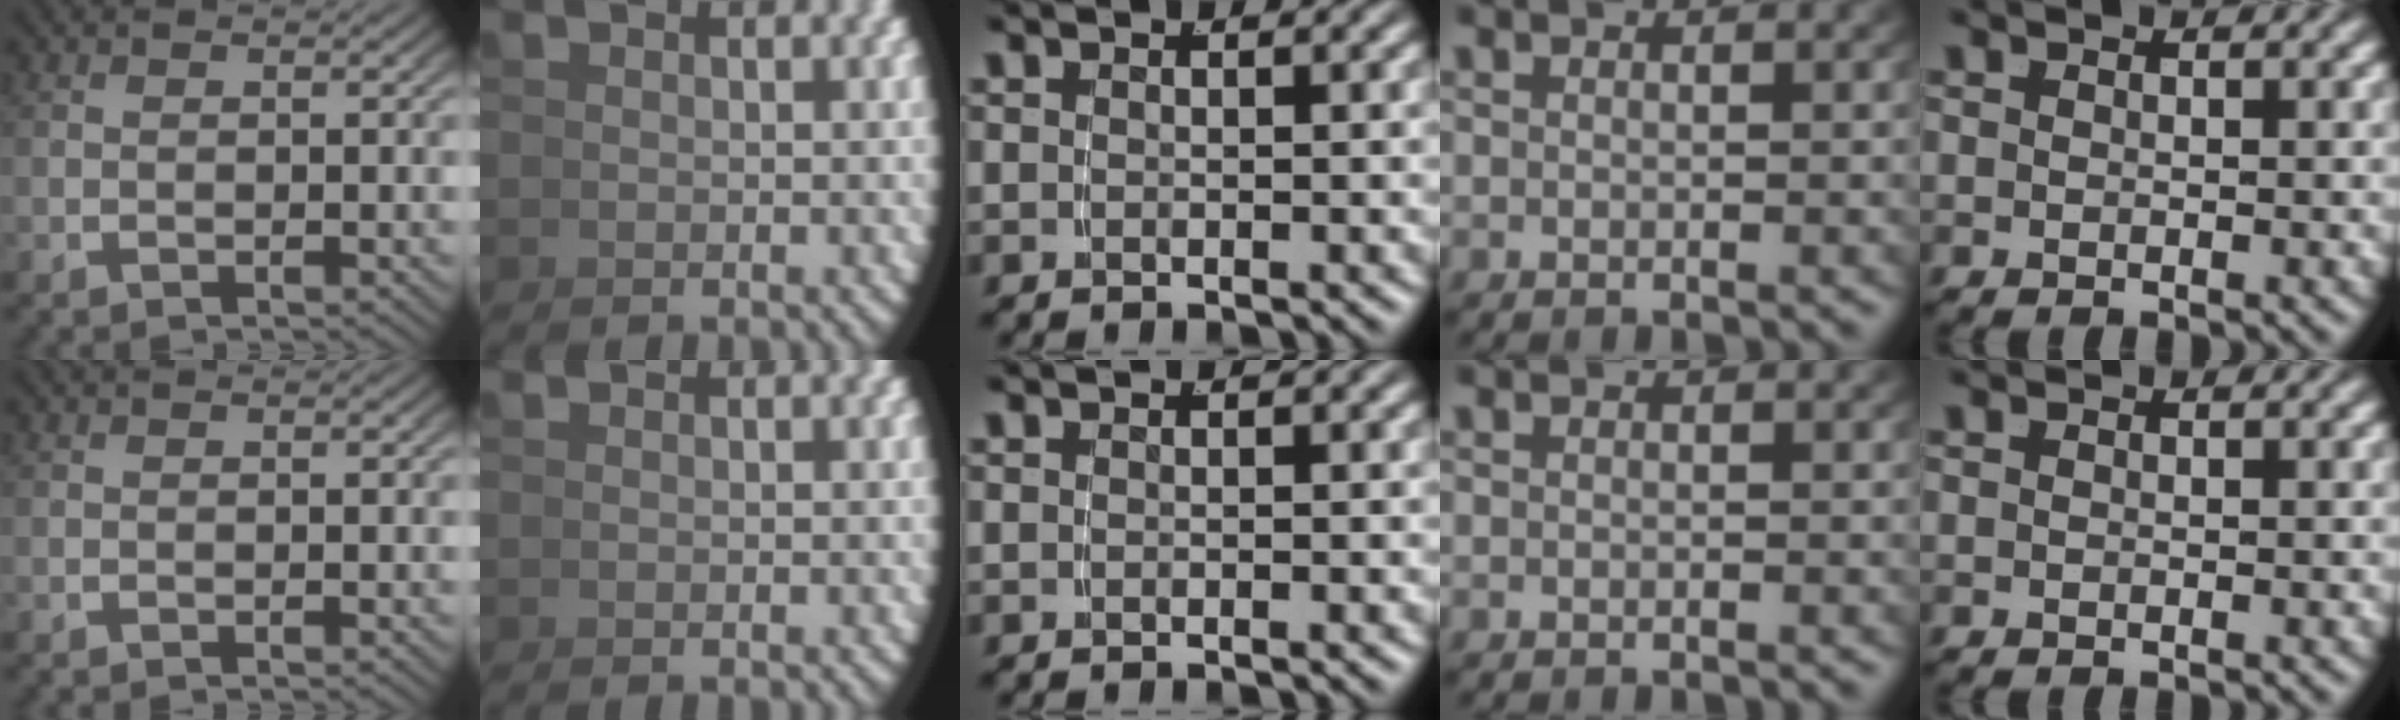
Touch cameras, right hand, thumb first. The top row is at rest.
{}